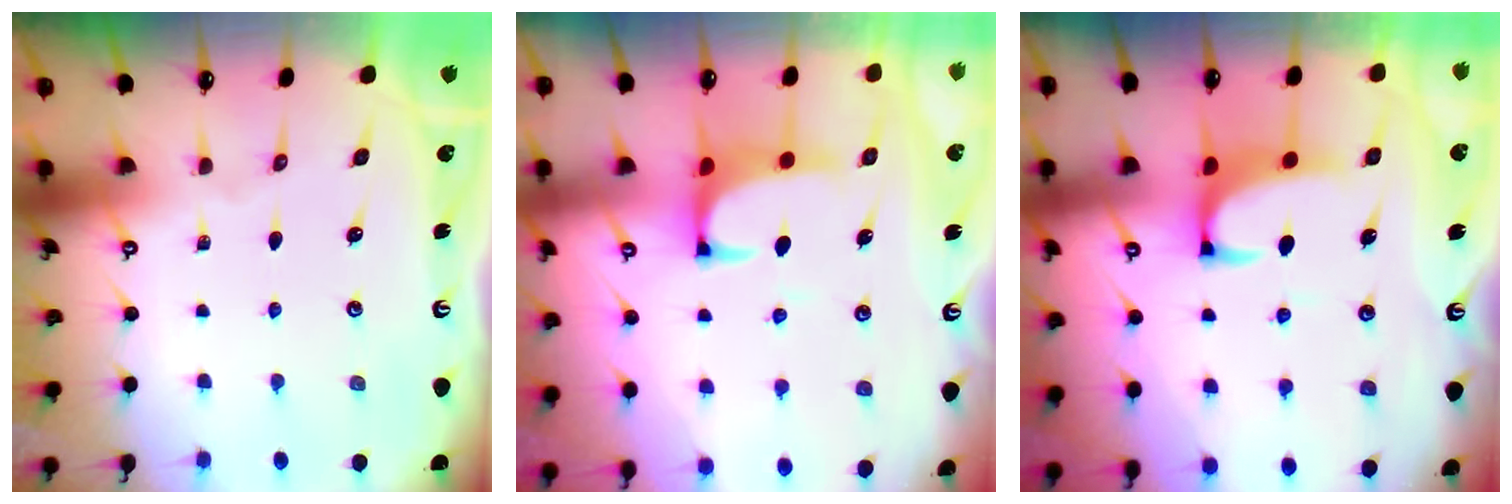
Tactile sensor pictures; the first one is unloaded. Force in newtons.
{"total": 1.7, "press": 1.5, "slide": 0.7}
{"total": 2.1, "press": 1.8, "slide": 0.9}